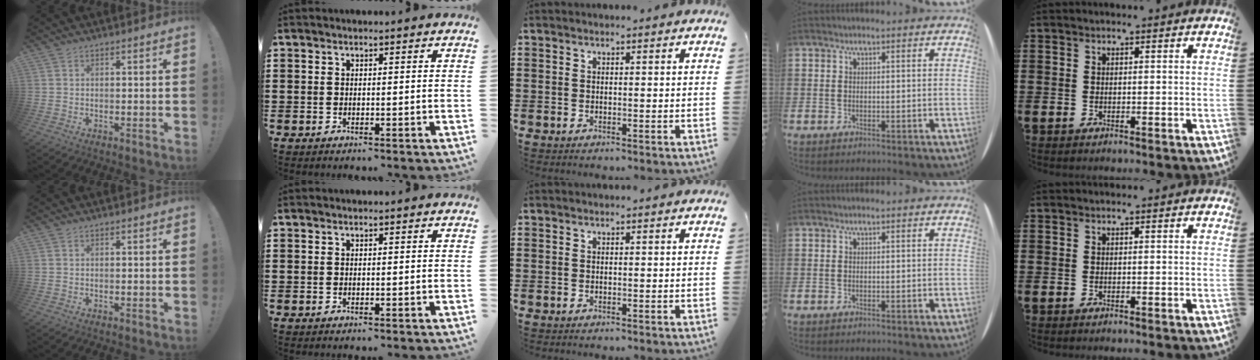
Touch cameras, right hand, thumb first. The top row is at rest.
{}